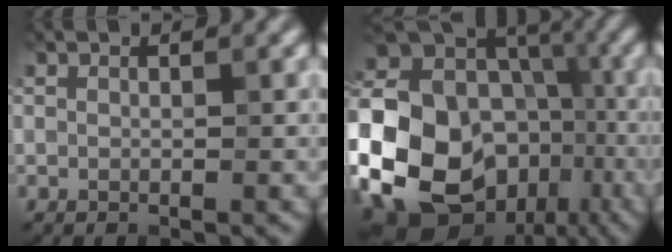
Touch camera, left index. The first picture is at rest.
{"total": 23.1, "force": [-7.0, 19.0, 11.1], "torque": [-0.213, -0.025, -0.135]}